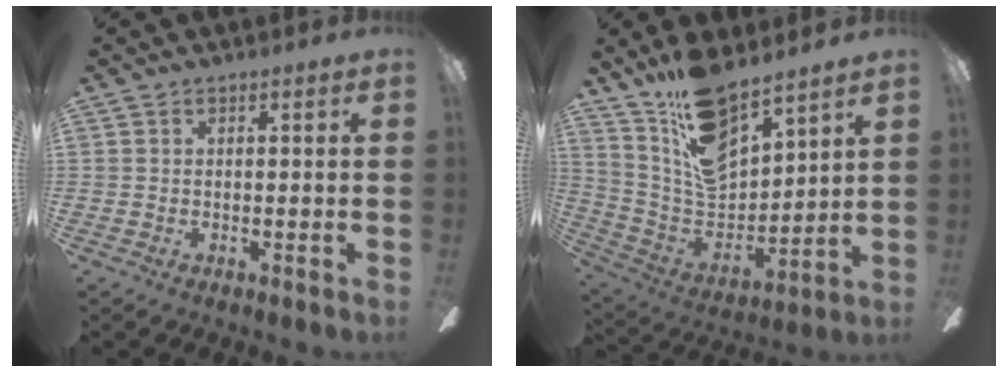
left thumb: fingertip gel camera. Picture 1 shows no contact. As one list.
[{"total": 15.0, "force": [11.4, 6.2, 7.7], "torque": [-0.154, -0.080, 0.211]}]